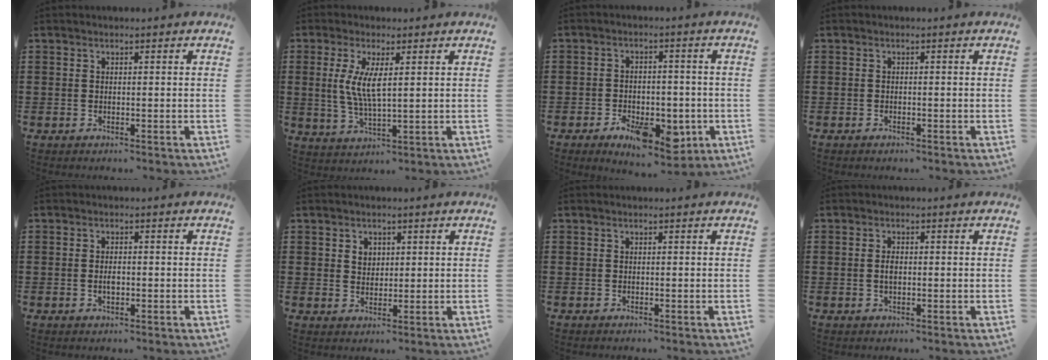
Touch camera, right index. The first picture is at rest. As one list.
[{"total": 5.8, "force": [1.1, 1.7, 5.5], "torque": [-0.115, 0.001, 0.016]}, {"total": 8.7, "force": [-3.8, 4.9, 6.1], "torque": [-0.075, 0.005, -0.062]}, {"total": 0.6, "force": [-0.5, 0.0, 0.2], "torque": [-0.006, -0.005, -0.009]}, {"total": 1.9, "force": [-0.3, 0.9, 1.6], "torque": [-0.031, 0.001, -0.006]}, {"total": 2.2, "force": [1.0, 1.8, 0.7], "torque": [-0.019, 0.009, 0.018]}, {"total": 0.0}, {"total": 2.0, "force": [-0.1, 0.9, 1.7], "torque": [-0.034, 0.003, -0.003]}]